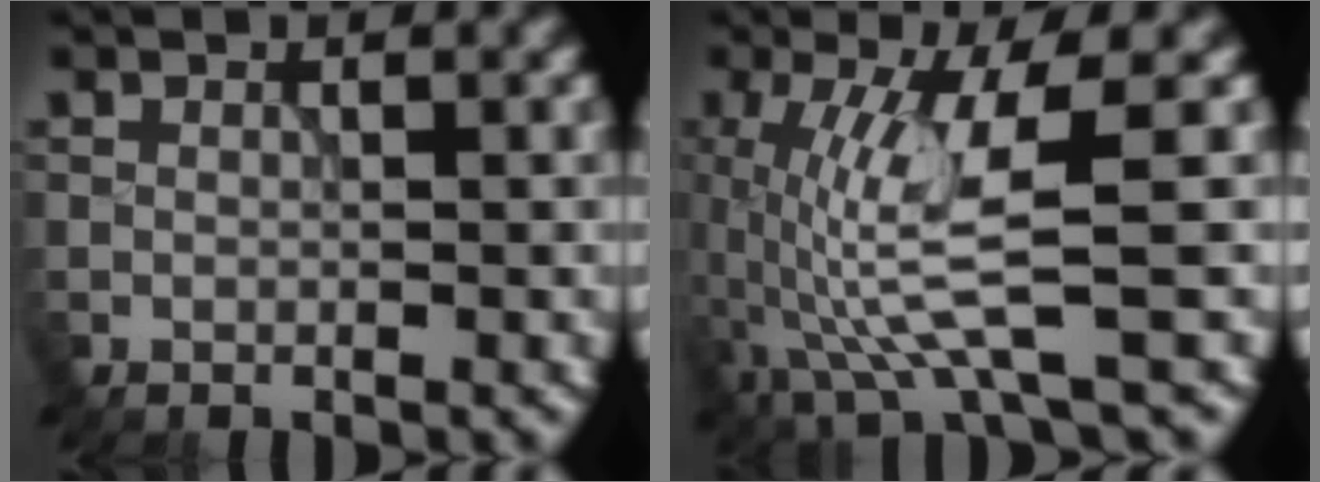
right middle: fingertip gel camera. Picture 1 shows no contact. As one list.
[{"total": 6.7, "force": [-1.0, 1.0, 6.5], "torque": [-0.138, -0.001, -0.018]}]